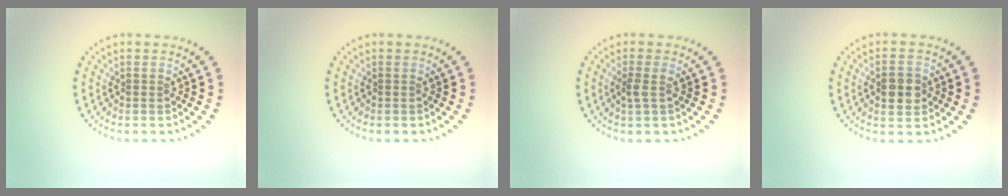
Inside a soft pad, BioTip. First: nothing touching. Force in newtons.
{"total": 0.0}
{"total": 1.3, "press": 1.1, "slide": 0.7}
{"total": 3.4, "press": 3.3, "slide": 0.2}